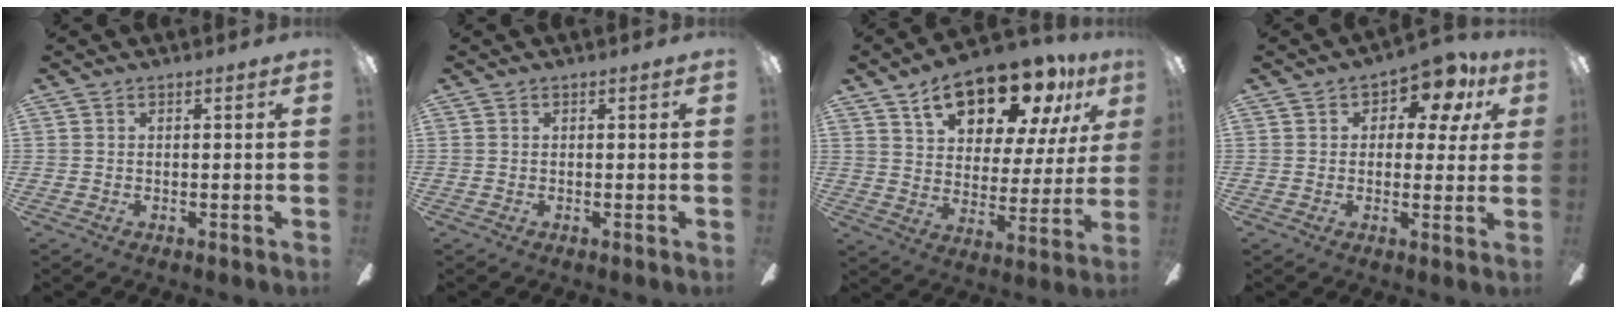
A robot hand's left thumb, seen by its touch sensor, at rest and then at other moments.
{"total": 0.0}
{"total": 18.1, "force": [12.6, 8.3, 10.1], "torque": [-0.156, -0.068, 0.215]}
{"total": 8.7, "force": [4.5, 5.1, 5.5], "torque": [-0.066, -0.016, 0.074]}